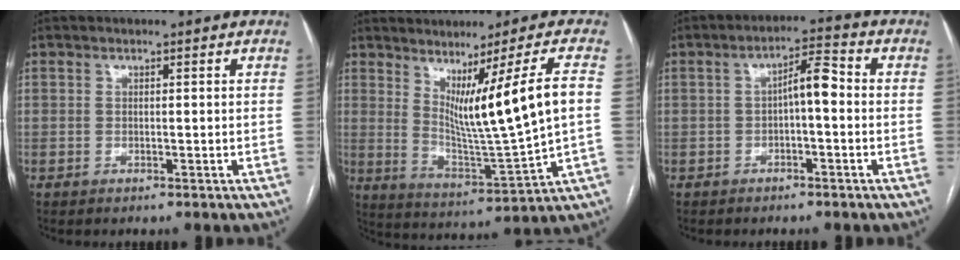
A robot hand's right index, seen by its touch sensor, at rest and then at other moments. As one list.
[{"total": 13.2, "force": [2.6, -1.5, 12.9], "torque": [-0.212, -0.030, 0.054]}, {"total": 5.1, "force": [-0.3, 1.4, 4.9], "torque": [-0.081, 0.026, -0.007]}]